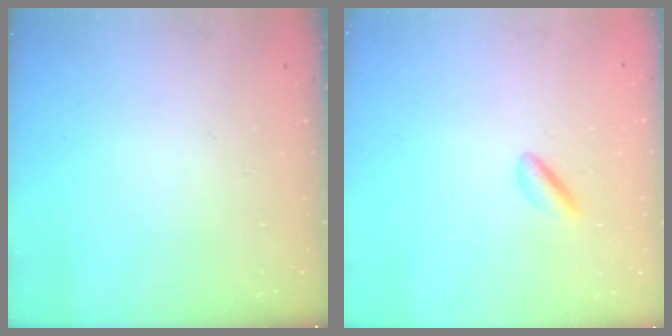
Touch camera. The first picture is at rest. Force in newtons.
{"total": 1.8, "press": 1.6, "slide": 0.9}